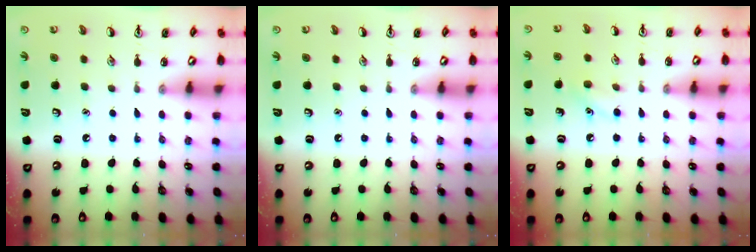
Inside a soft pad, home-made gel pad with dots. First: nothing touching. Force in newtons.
{"total": 0.0}
{"total": 6.4, "press": 6.1, "slide": 2.0}